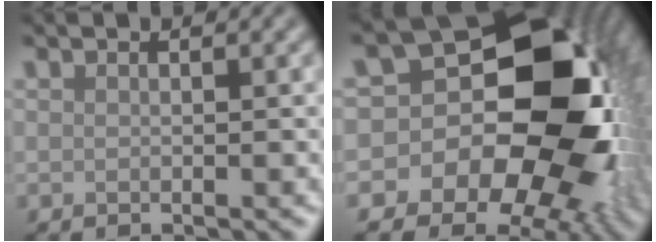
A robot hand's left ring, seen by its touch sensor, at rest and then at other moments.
{"total": 19.9, "force": [-0.5, 15.4, 12.6], "torque": [-0.154, 0.003, -0.025]}